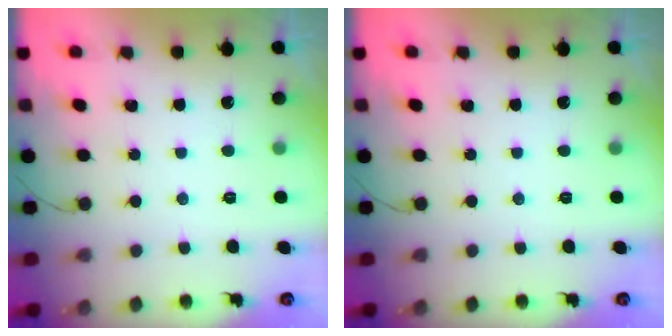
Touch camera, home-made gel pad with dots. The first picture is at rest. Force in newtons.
{"total": 0.0}